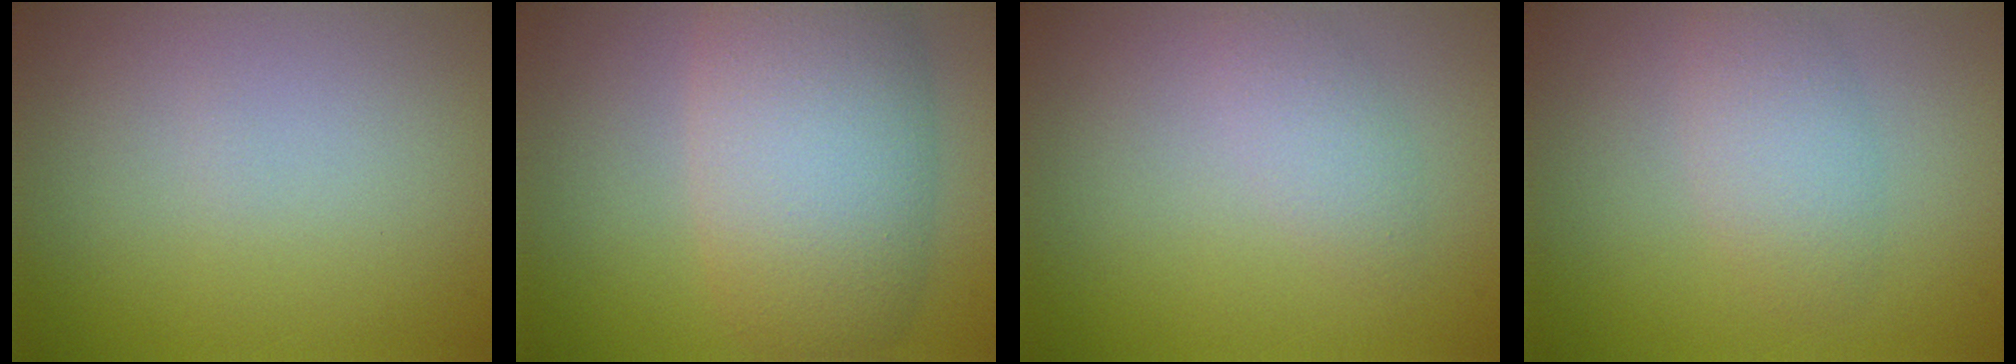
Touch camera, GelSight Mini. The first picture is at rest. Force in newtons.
{"total": 8.1, "press": 8.1, "slide": 0.3}
{"total": 1.7, "press": 1.7, "slide": 0.1}
{"total": 2.8, "press": 2.8, "slide": 0.1}